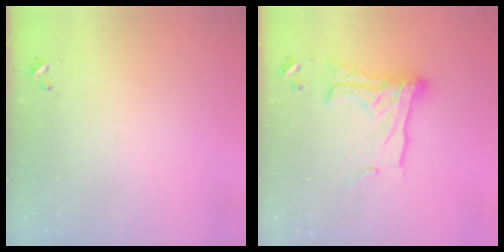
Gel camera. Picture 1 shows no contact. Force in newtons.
{"total": 19.0, "press": 18.9, "slide": 1.6}